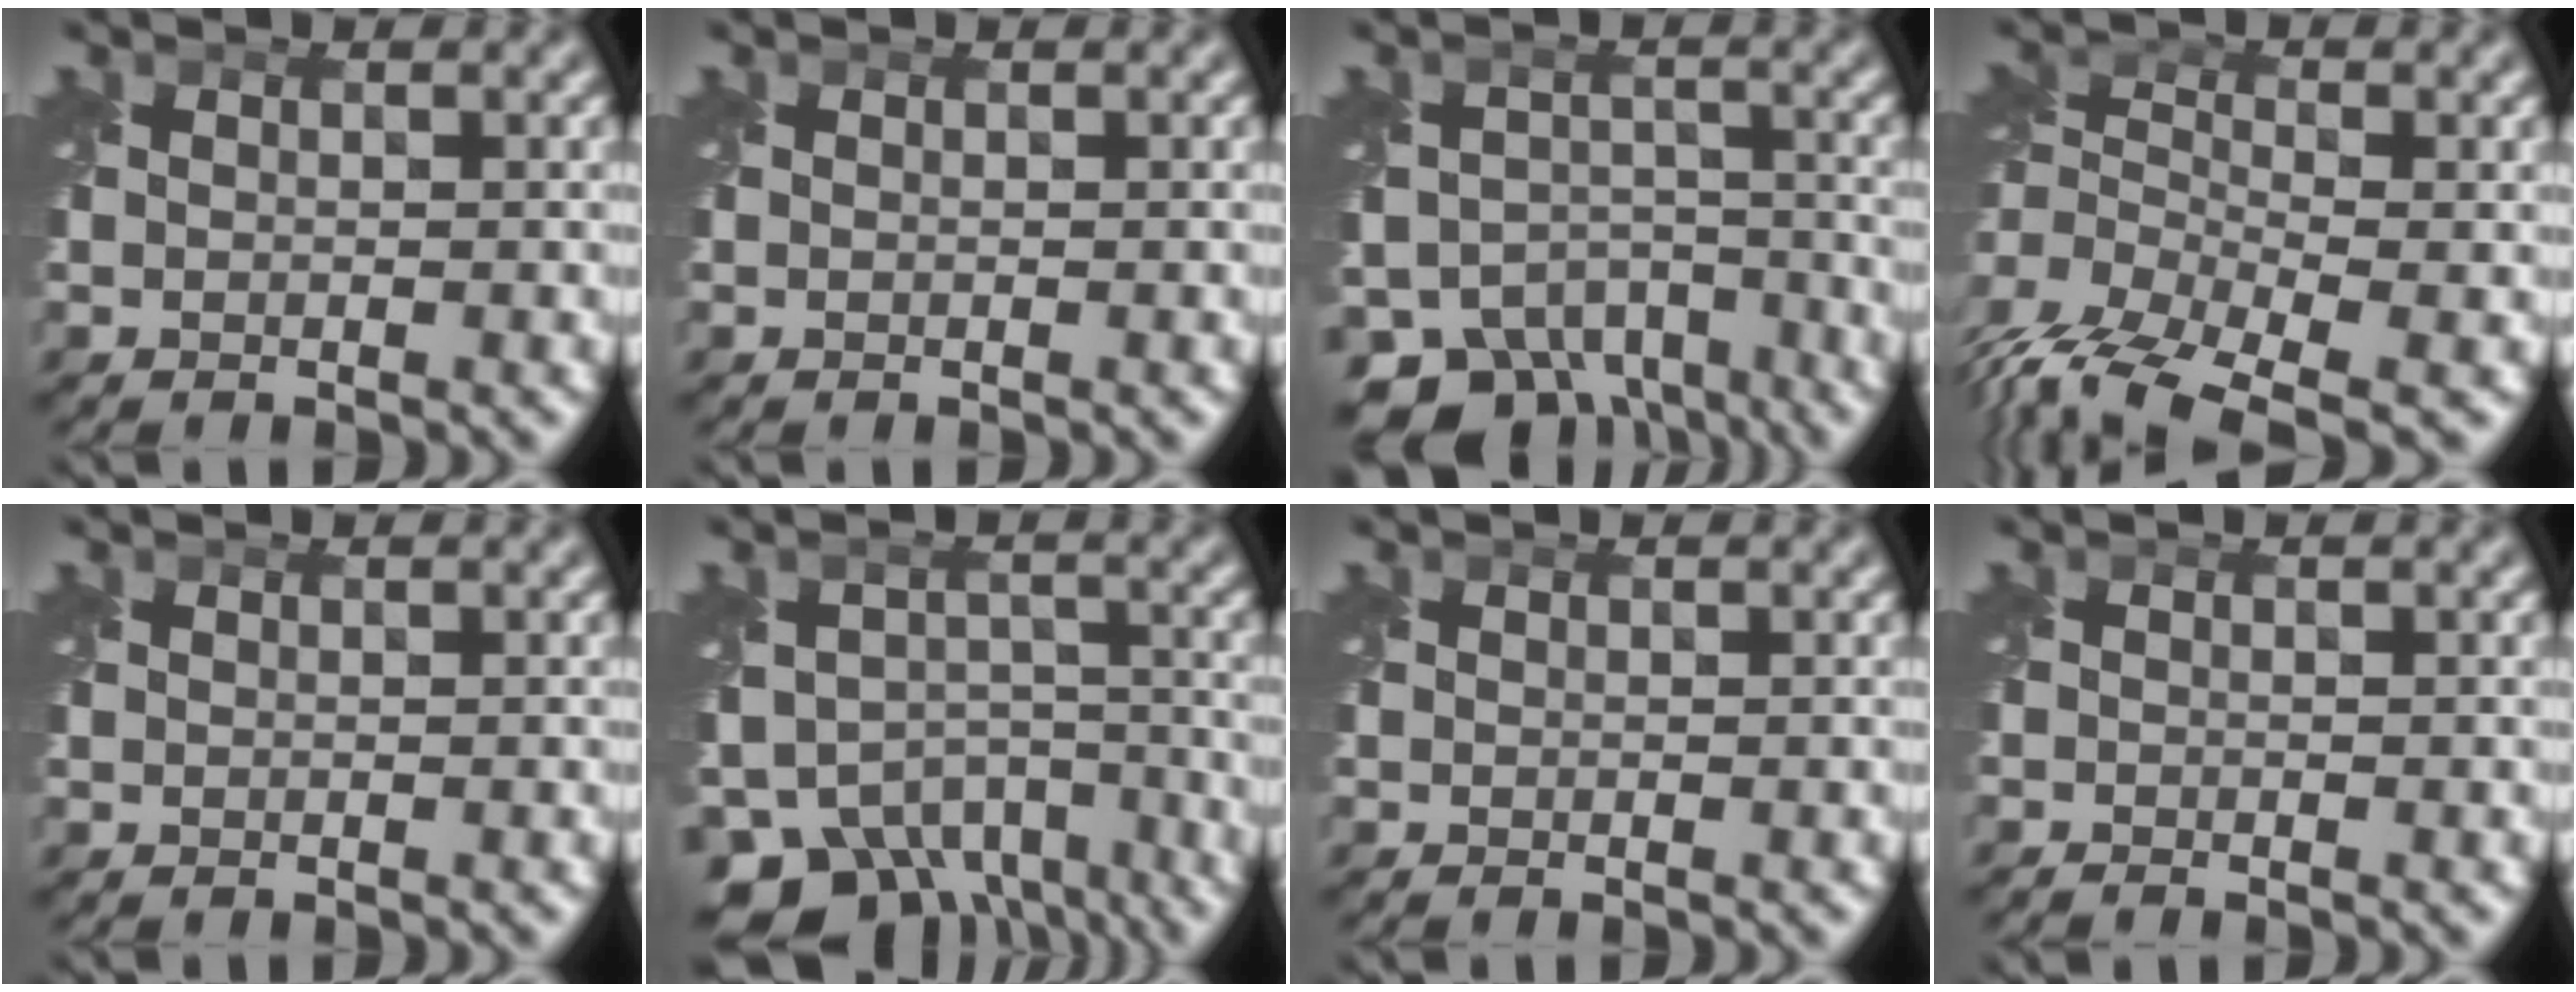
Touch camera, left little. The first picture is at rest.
{"total": 0.0}
{"total": 10.1, "force": [-8.0, 5.3, 3.1], "torque": [-0.039, -0.017, -0.117]}
{"total": 7.9, "force": [-5.6, 3.2, 4.6], "torque": [-0.095, -0.014, -0.116]}
{"total": 0.0}
{"total": 10.4, "force": [-7.6, 5.8, 3.9], "torque": [-0.063, -0.024, -0.112]}
{"total": 0.0}
{"total": 0.9, "force": [-0.9, 0.0, 0.3], "torque": [-0.004, -0.010, -0.020]}